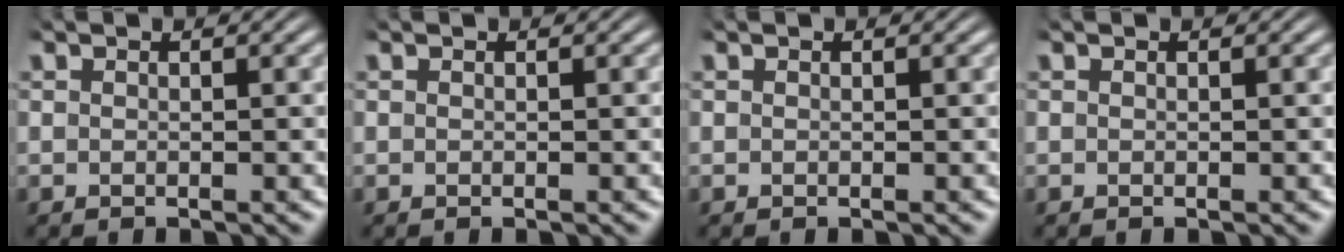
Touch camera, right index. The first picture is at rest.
{"total": 0.0}
{"total": 0.0}
{"total": 0.0}